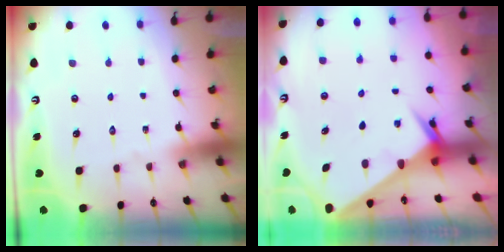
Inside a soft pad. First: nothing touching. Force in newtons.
{"total": 2.5, "press": 2.5, "slide": 0.2}